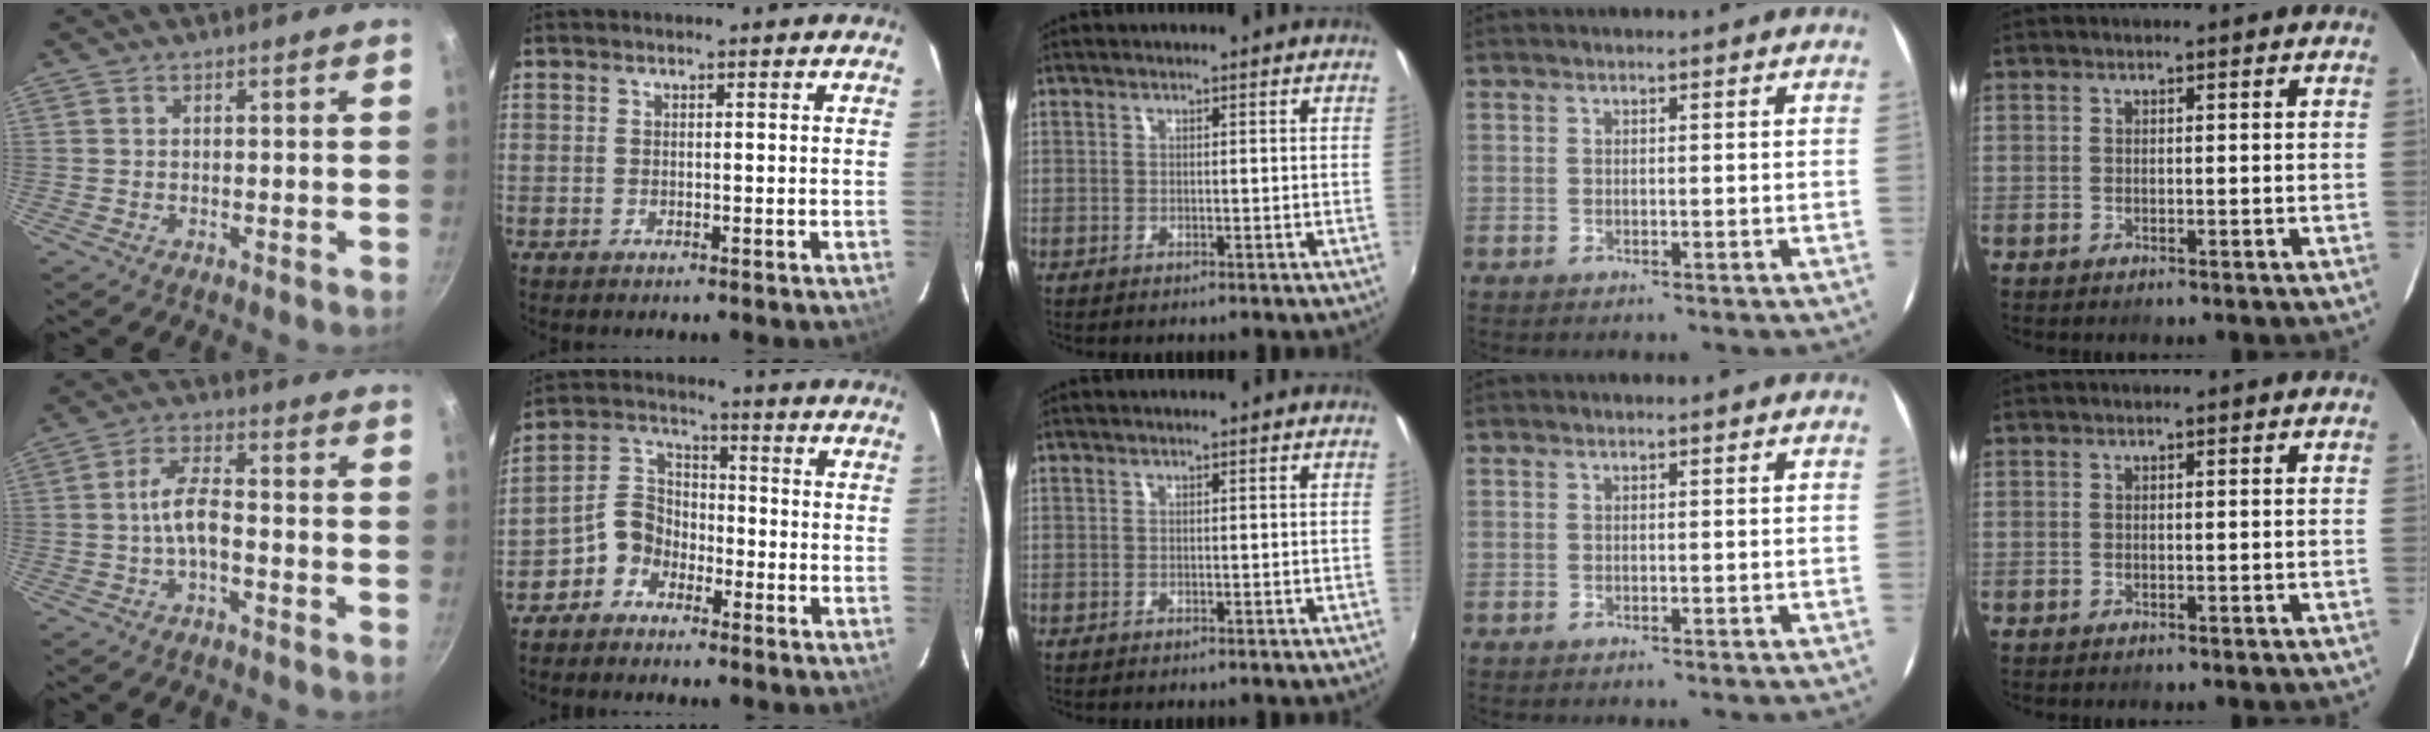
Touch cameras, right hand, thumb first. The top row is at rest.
{"thumb": {"total": 5.9, "force": [-1.7, 2.4, 5.2], "torque": [-0.099, 0.029, -0.038]}, "index": {"total": 6.5, "force": [-4.3, 4.5, 1.9], "torque": [-0.042, 0.026, -0.092]}}